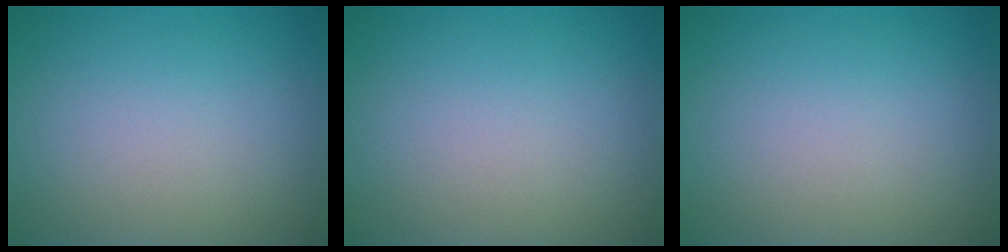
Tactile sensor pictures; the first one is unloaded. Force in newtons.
{"total": 0.0}
{"total": 0.0}